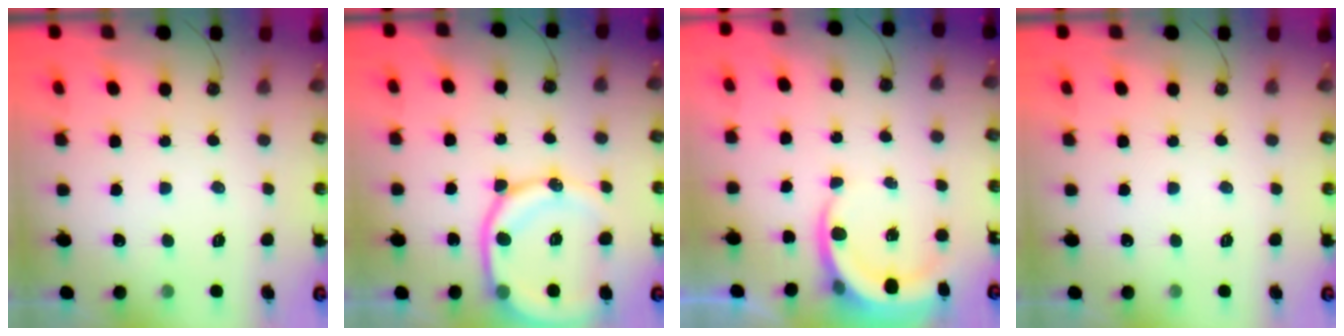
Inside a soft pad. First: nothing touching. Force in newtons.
{"total": 14.7, "press": 14.6, "slide": 1.6}
{"total": 5.9, "press": 5.8, "slide": 0.4}
{"total": 0.0}